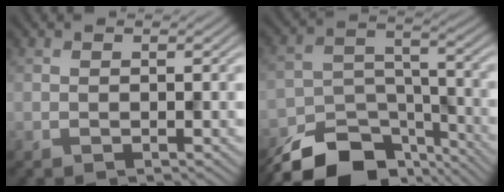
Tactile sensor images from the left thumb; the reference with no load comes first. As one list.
[{"total": 14.0, "force": [-10.8, 6.5, 6.0], "torque": [-0.120, -0.023, -0.174]}]